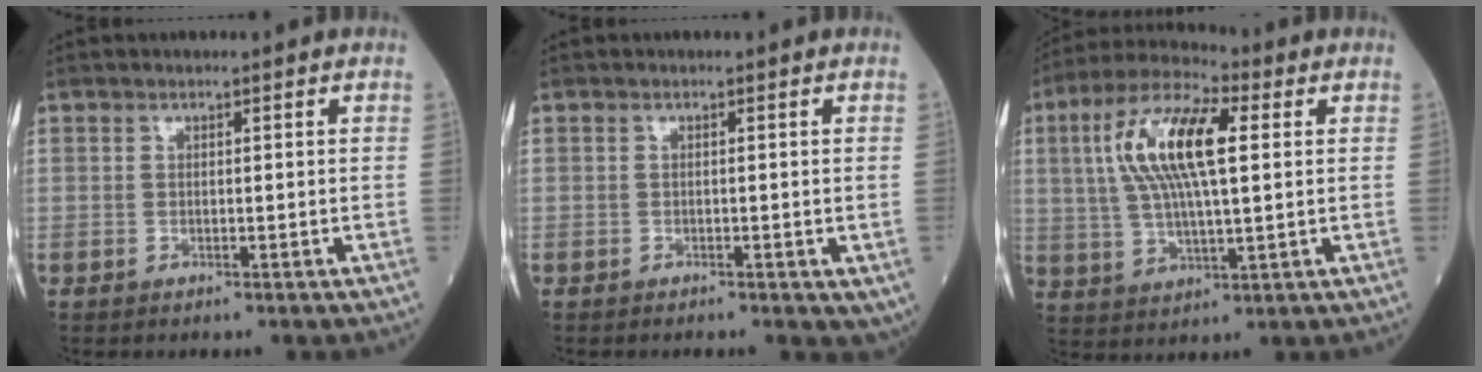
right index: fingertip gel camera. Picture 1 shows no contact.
{"total": 2.6, "force": [-1.2, 1.1, 2.1], "torque": [-0.014, -0.003, -0.019]}
{"total": 13.9, "force": [3.1, 3.8, 13.0], "torque": [-0.267, 0.023, 0.053]}